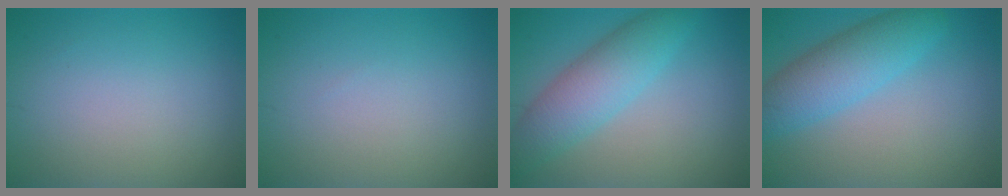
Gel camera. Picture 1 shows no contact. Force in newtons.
{"total": 0.0}
{"total": 5.3, "press": 5.3, "slide": 0.2}
{"total": 5.3, "press": 5.3, "slide": 0.2}